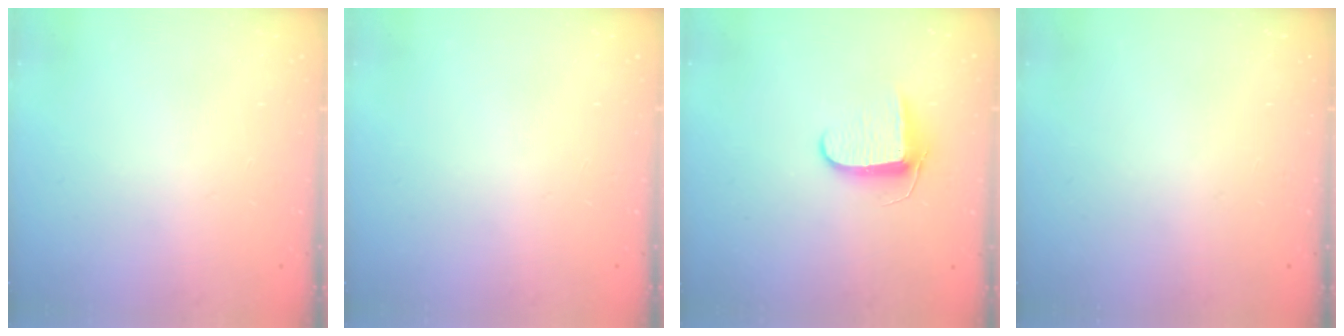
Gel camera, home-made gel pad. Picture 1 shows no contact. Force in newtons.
{"total": 0.0}
{"total": 7.8, "press": 7.7, "slide": 1.1}
{"total": 0.0}